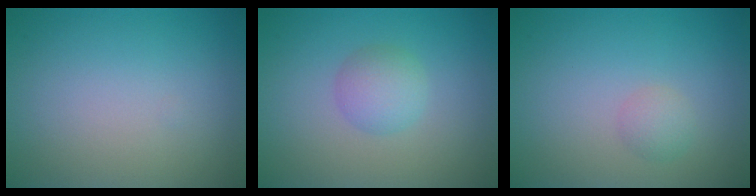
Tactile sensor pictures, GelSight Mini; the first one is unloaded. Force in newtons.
{"total": 2.4, "press": 2.4, "slide": 0.1}
{"total": 1.3, "press": 1.3, "slide": 0.0}